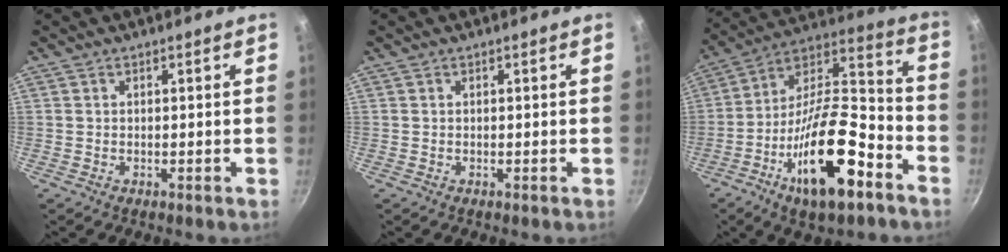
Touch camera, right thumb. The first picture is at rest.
{"total": 0.0}
{"total": 23.4, "force": [-10.7, 9.0, 18.7], "torque": [-0.292, 0.056, -0.186]}